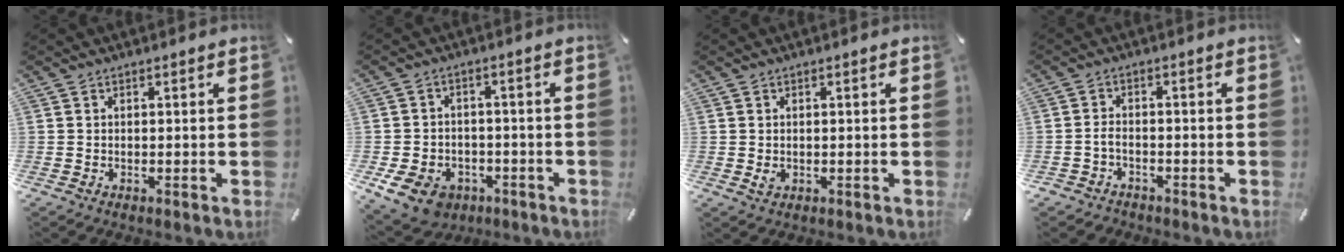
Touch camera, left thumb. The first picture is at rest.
{"total": 9.0, "force": [-4.7, 6.6, 3.9], "torque": [-0.096, 0.033, -0.085]}
{"total": 1.4, "force": [-0.1, 1.2, 0.8], "torque": [-0.014, 0.003, -0.002]}
{"total": 2.8, "force": [-1.5, 2.0, 1.2], "torque": [-0.031, 0.008, -0.033]}